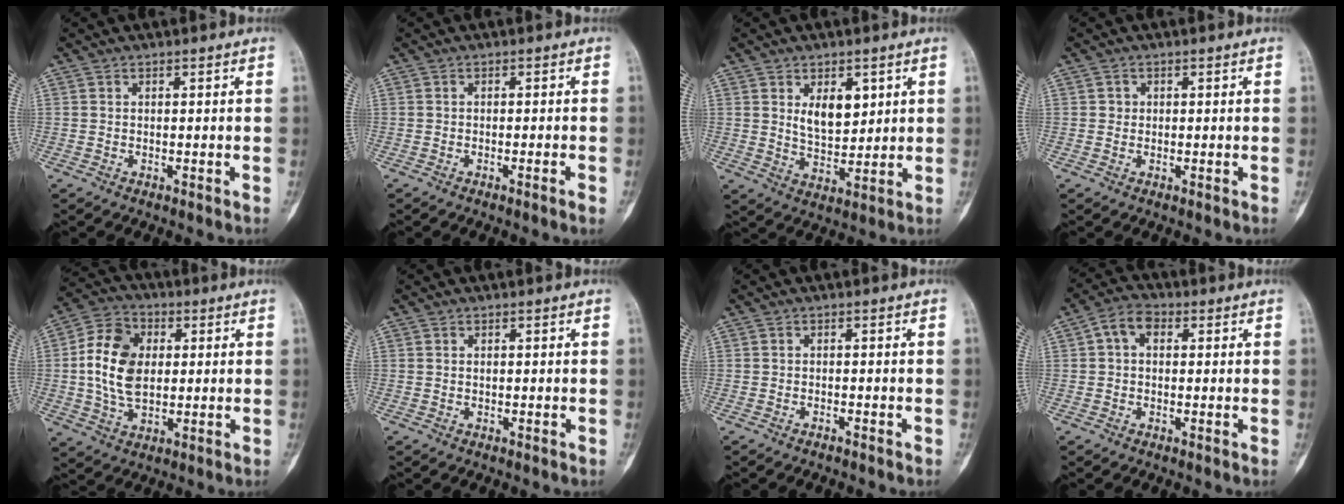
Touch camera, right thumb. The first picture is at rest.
{"total": 1.7, "force": [-0.9, -0.2, 1.4], "torque": [-0.025, -0.002, -0.014]}
{"total": 7.3, "force": [2.7, 4.2, 5.3], "torque": [-0.060, -0.024, 0.052]}
{"total": 1.1, "force": [0.1, 1.0, 0.2], "torque": [0.003, 0.003, 0.001]}
{"total": 12.6, "force": [1.1, 8.7, 9.1], "torque": [-0.158, 0.008, 0.015]}
{"total": 0.0}
{"total": 0.9, "force": [-0.8, 0.0, 0.4], "torque": [-0.013, 0.007, -0.009]}
{"total": 5.2, "force": [1.1, 3.7, 3.5], "torque": [-0.051, 0.019, 0.011]}